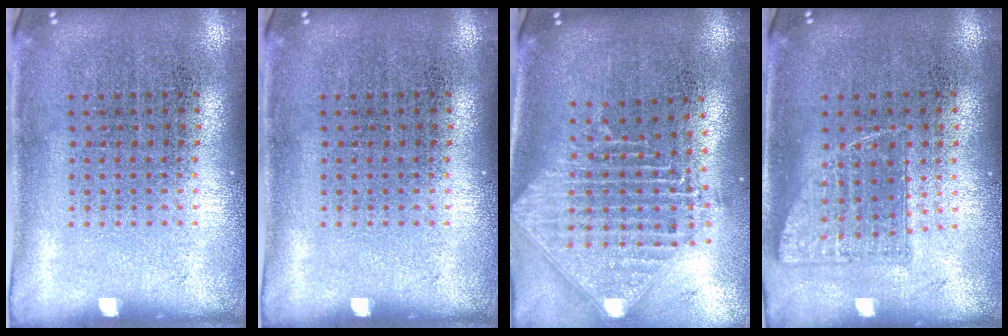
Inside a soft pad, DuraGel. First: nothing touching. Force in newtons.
{"total": 0.0}
{"total": 2.4, "press": 1.8, "slide": 1.6}
{"total": 0.9, "press": 0.8, "slide": 0.3}